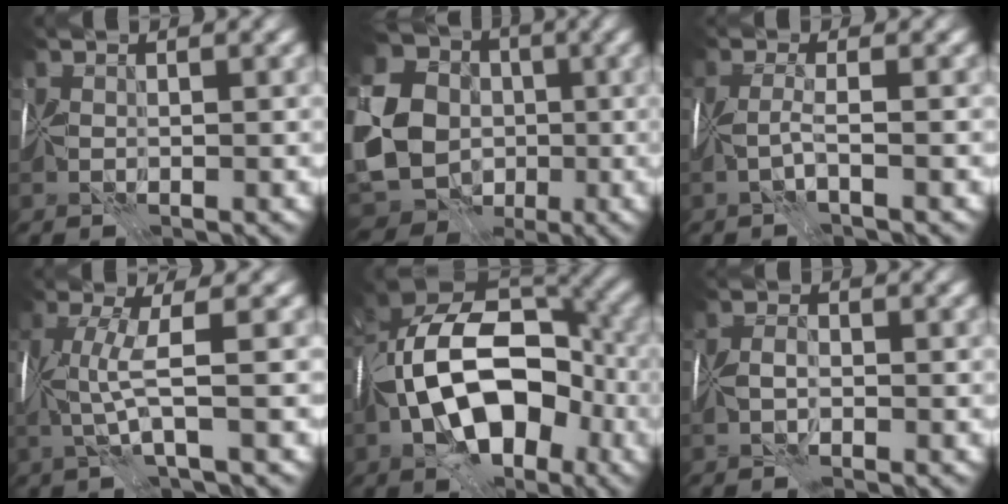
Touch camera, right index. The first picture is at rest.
{"total": 13.2, "force": [-2.4, 11.5, 6.0], "torque": [-0.165, -0.011, -0.043]}
{"total": 1.6, "force": [-0.4, -0.2, 1.5], "torque": [-0.035, -0.001, -0.013]}
{"total": 3.1, "force": [0.0, 0.0, 3.1], "torque": [-0.071, 0.005, 0.003]}
{"total": 15.4, "force": [-3.3, 9.0, 12.1], "torque": [-0.173, 0.024, -0.057]}
{"total": 1.6, "force": [-0.7, 0.9, 1.2], "torque": [-0.012, 0.008, -0.011]}